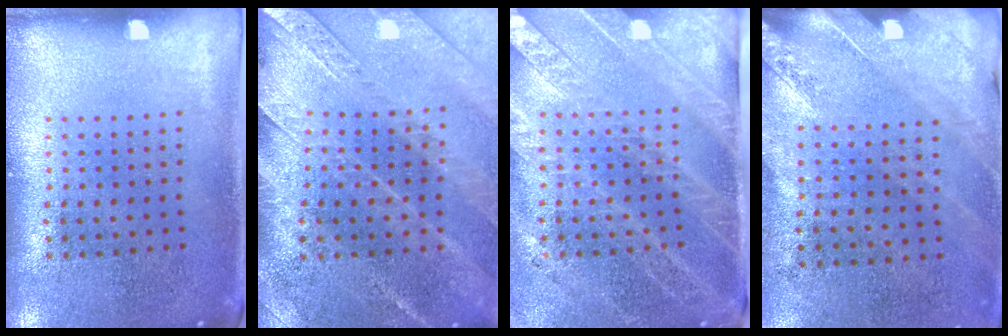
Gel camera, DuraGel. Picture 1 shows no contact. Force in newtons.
{"total": 2.9, "press": 2.8, "slide": 0.4}
{"total": 3.4, "press": 3.0, "slide": 1.6}
{"total": 2.4, "press": 2.0, "slide": 1.3}